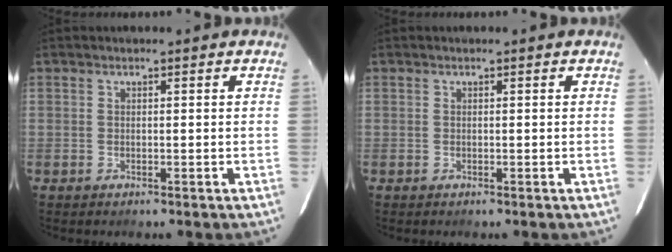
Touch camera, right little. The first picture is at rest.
{"total": 0.0}